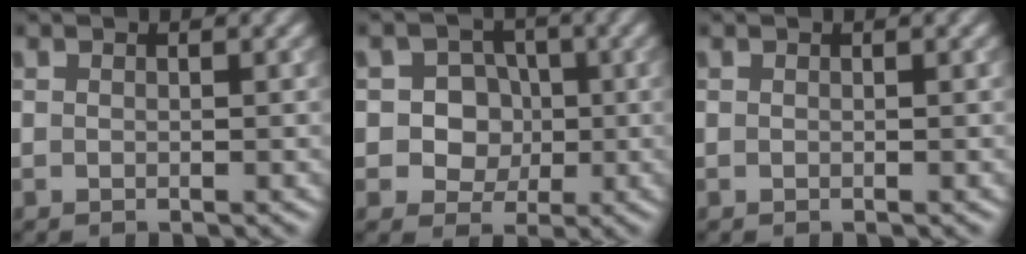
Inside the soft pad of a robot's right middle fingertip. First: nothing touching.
{"total": 5.6, "force": [0.4, 5.0, 2.4], "torque": [-0.010, 0.023, -0.010]}
{"total": 0.0}